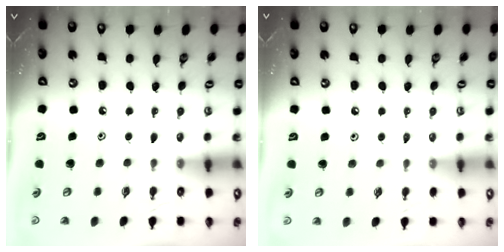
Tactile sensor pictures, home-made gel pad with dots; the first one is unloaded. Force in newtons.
{"total": 2.0, "press": 1.9, "slide": 0.4}